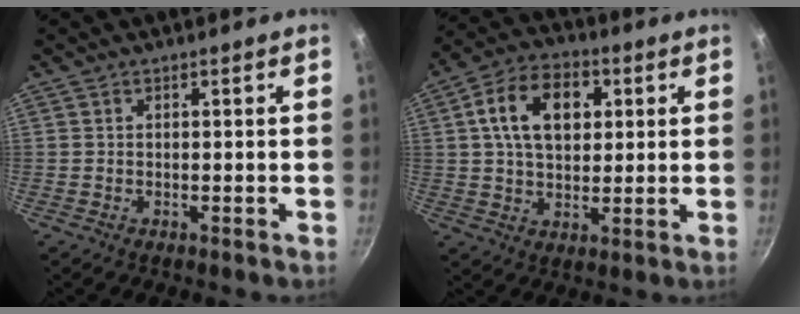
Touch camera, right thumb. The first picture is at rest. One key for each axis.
{"total": 13.6, "fx": 3.5, "fy": 9.0, "fz": 9.6, "tx": -0.140, "ty": 0.009, "tz": 0.047}